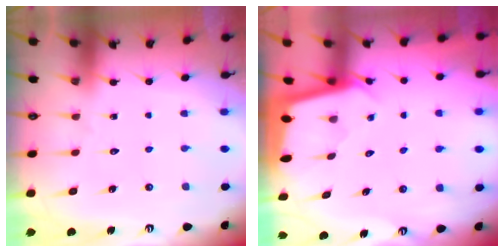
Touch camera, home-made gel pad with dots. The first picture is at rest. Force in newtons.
{"total": 1.9, "press": 1.9, "slide": 0.1}